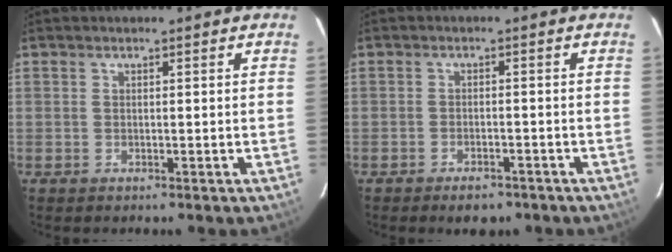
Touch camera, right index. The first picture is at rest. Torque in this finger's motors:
{"motor_torque": [0.50, -0.29, 0.16, 0.03]}